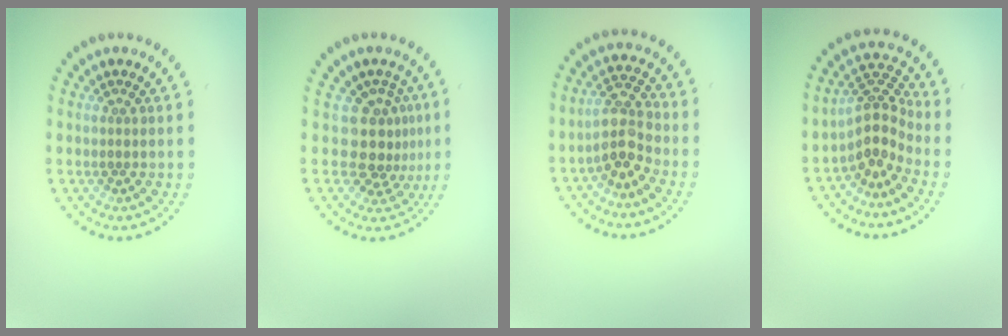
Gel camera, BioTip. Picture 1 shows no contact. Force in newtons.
{"total": 3.4, "press": 2.4, "slide": 2.3}
{"total": 3.3, "press": 2.9, "slide": 1.7}
{"total": 3.8, "press": 2.9, "slide": 2.6}